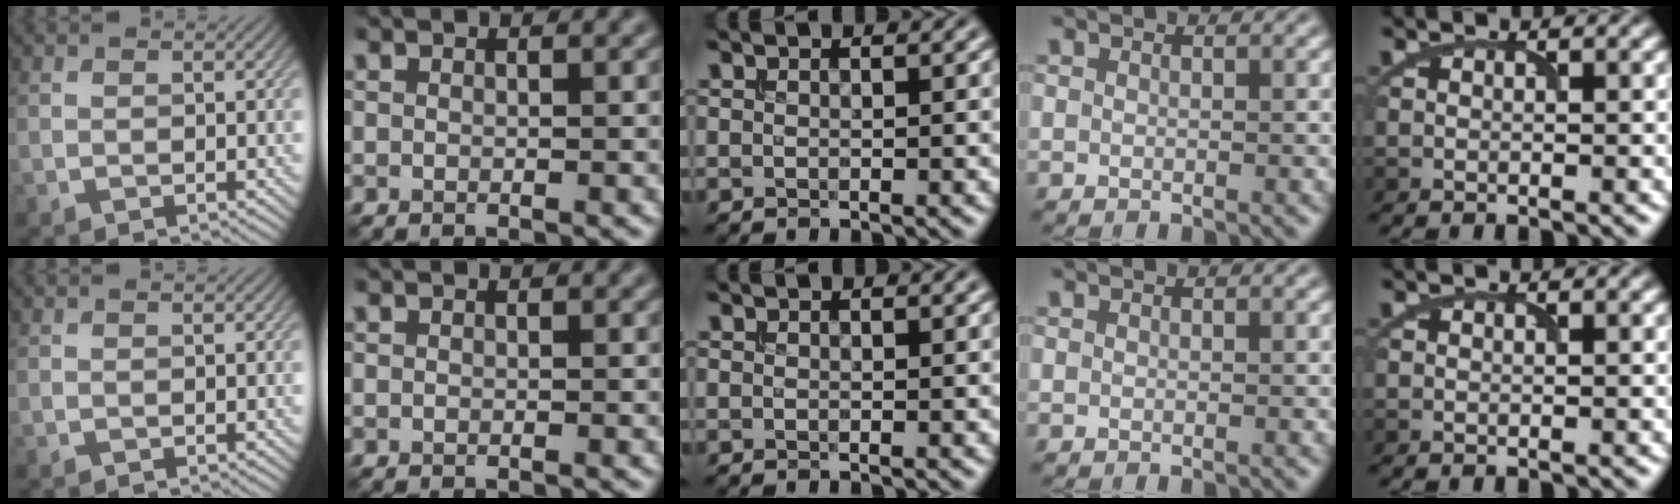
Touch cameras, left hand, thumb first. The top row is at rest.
{}